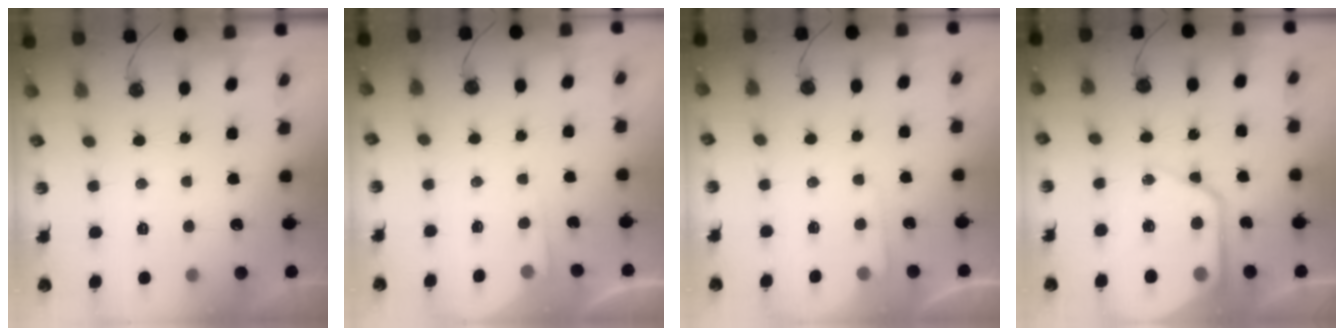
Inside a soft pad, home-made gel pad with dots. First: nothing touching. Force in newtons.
{"total": 2.7, "press": 2.7, "slide": 0.4}
{"total": 5.1, "press": 5.1, "slide": 0.7}
{"total": 18.9, "press": 18.7, "slide": 2.2}